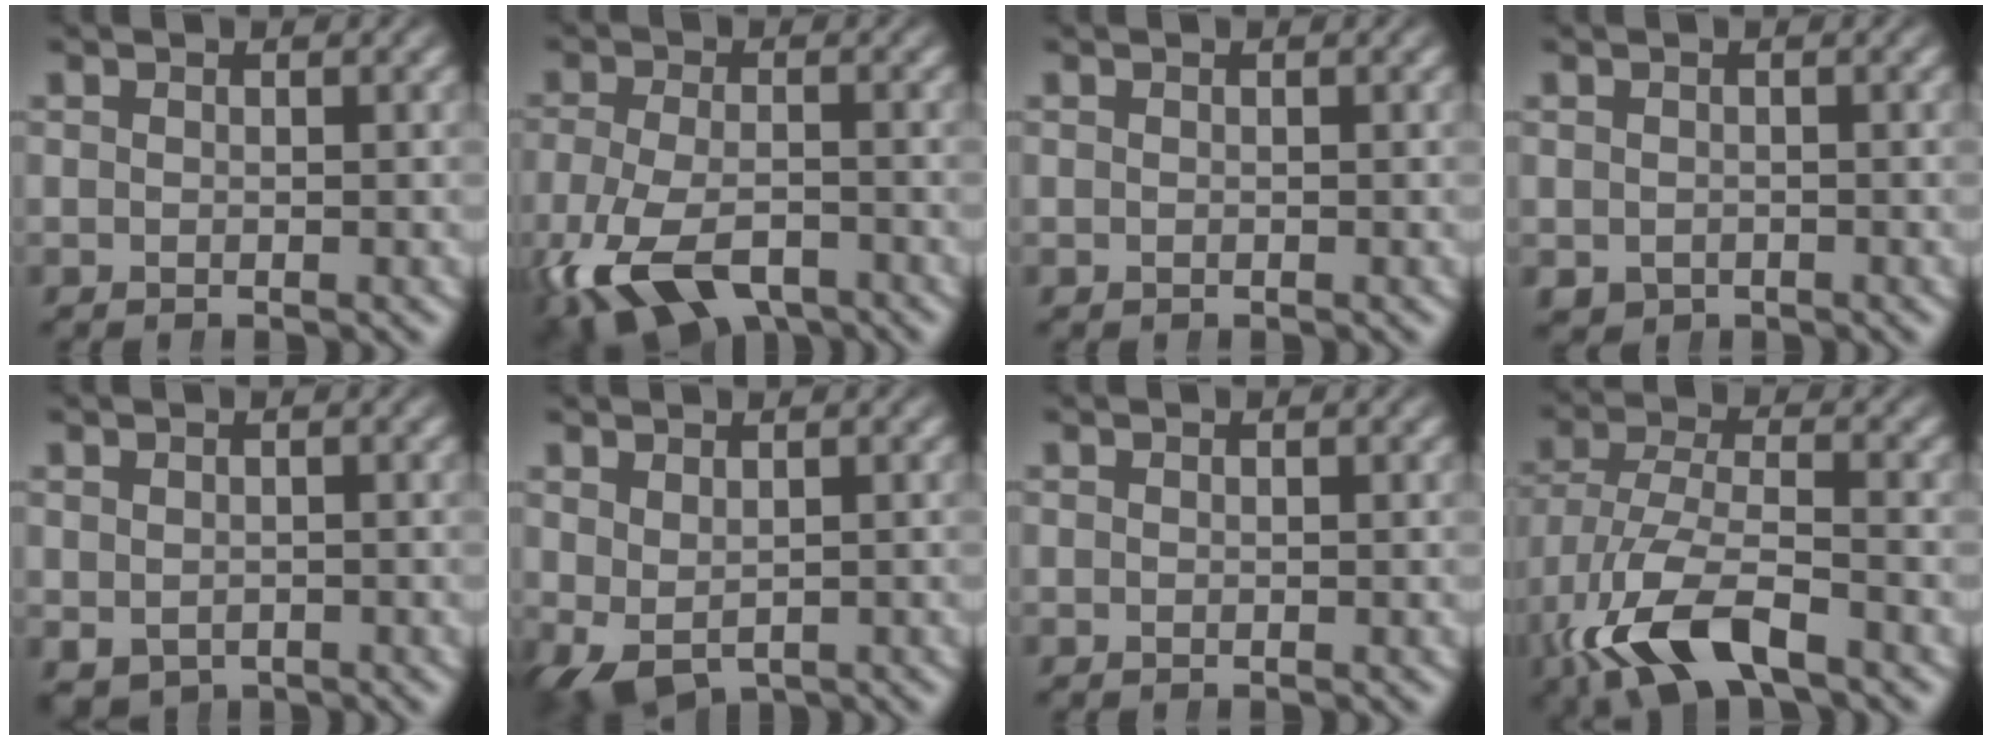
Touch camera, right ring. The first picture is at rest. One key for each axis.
{"total": 8.2, "fx": -4.8, "fy": 4.6, "fz": 4.7, "tx": -0.107, "ty": -0.042, "tz": -0.060}
{"total": 0.0}
{"total": 1.9, "fx": -0.7, "fy": 1.7, "fz": 0.5, "tx": -0.019, "ty": -0.024, "tz": 0.006}
{"total": 1.9, "fx": -0.8, "fy": 1.6, "fz": 0.5, "tx": -0.015, "ty": -0.021, "tz": 0.006}
{"total": 3.6, "fx": -1.5, "fy": 2.7, "fz": 1.7, "tx": -0.052, "ty": -0.025, "tz": -0.002}
{"total": 0.0}
{"total": 7.3, "fx": -2.5, "fy": 4.1, "fz": 5.4, "tx": -0.131, "ty": -0.039, "tz": -0.020}